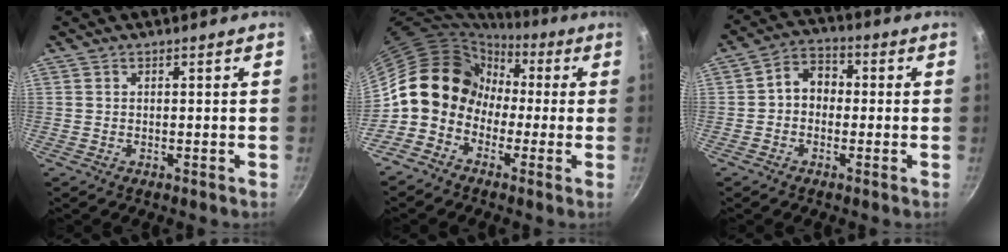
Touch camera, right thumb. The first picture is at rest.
{"total": 11.9, "force": [-1.0, 10.4, 5.7], "torque": [-0.047, 0.038, -0.037]}
{"total": 6.1, "force": [-0.3, 4.9, 3.7], "torque": [-0.030, 0.021, -0.022]}